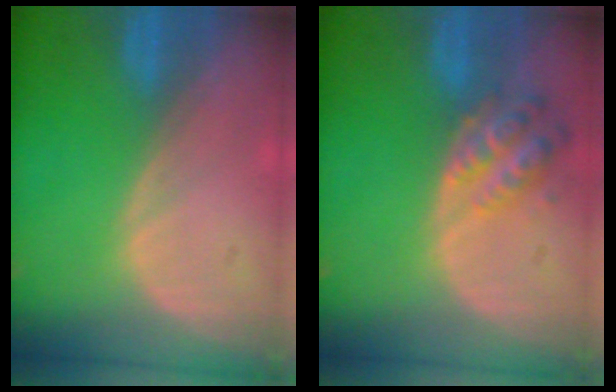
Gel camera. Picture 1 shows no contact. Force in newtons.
{"total": 6.0, "press": 5.5, "slide": 2.4}